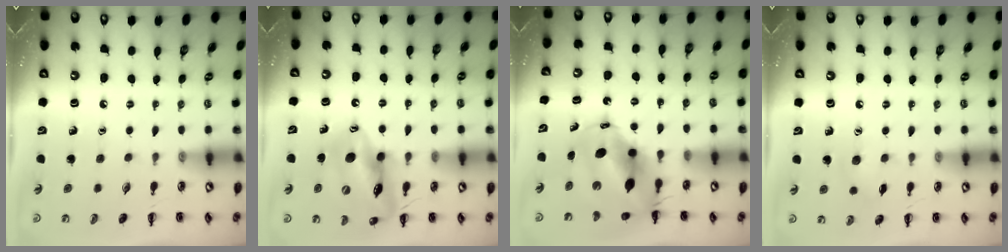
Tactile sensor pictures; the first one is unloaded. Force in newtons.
{"total": 15.2, "press": 15.0, "slide": 2.4}
{"total": 11.3, "press": 10.9, "slide": 3.2}
{"total": 5.3, "press": 5.2, "slide": 1.2}